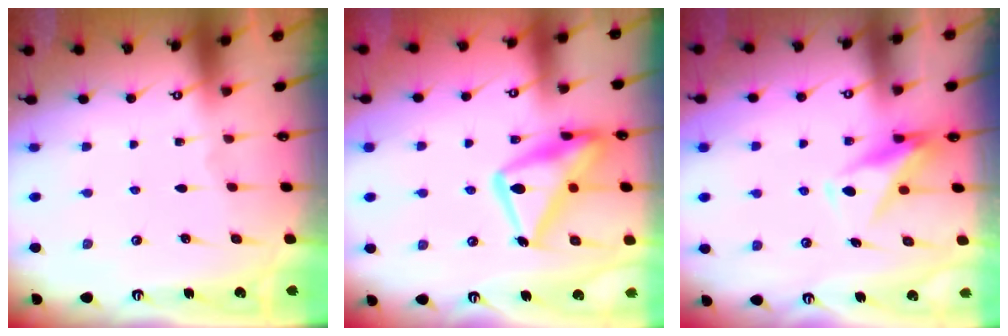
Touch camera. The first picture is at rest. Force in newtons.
{"total": 18.9, "press": 18.9, "slide": 1.3}
{"total": 10.3, "press": 10.3, "slide": 0.9}